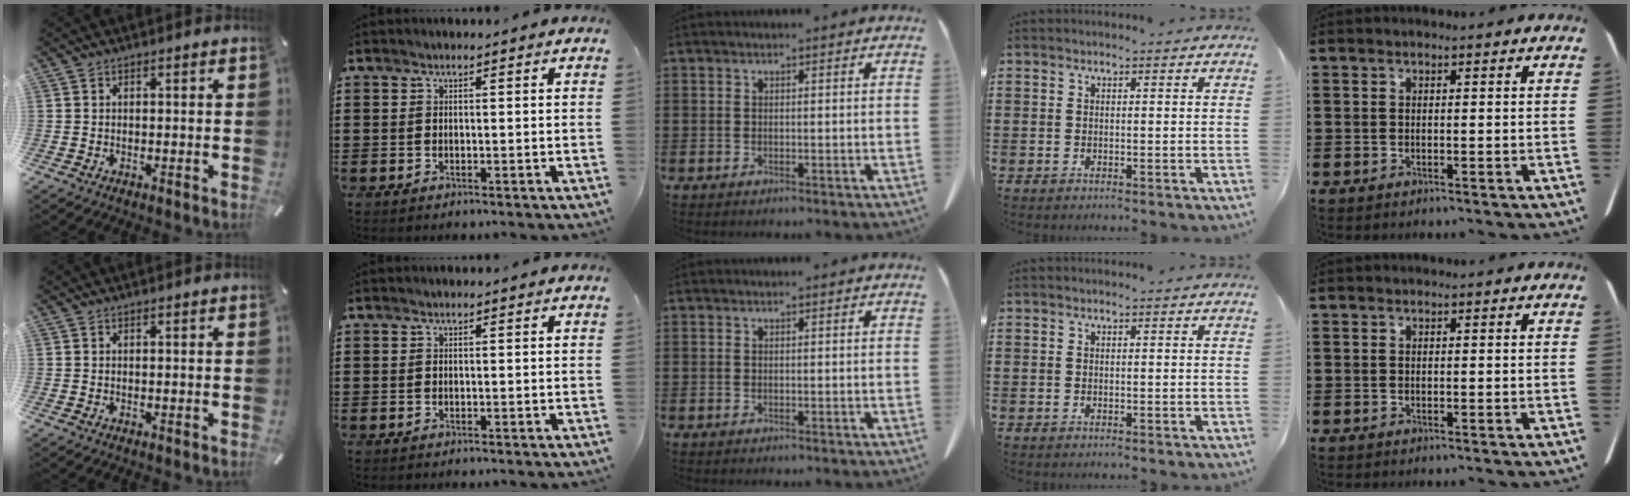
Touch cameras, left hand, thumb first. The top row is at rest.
{}